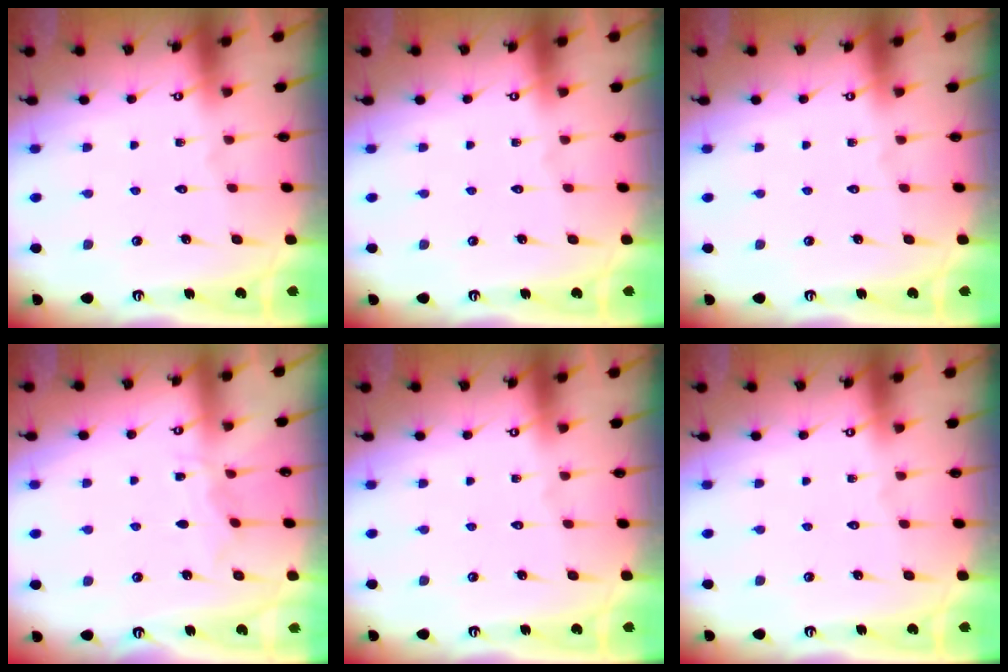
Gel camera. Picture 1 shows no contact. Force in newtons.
{"total": 0.0}
{"total": 0.0}
{"total": 4.3, "press": 4.2, "slide": 0.6}
{"total": 0.0}
{"total": 0.0}